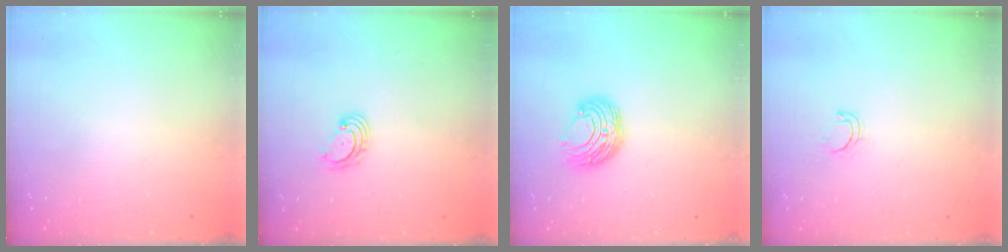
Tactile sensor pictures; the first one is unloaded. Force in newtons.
{"total": 3.7, "press": 3.7, "slide": 0.4}
{"total": 9.5, "press": 9.5, "slide": 0.6}
{"total": 4.1, "press": 4.1, "slide": 0.7}